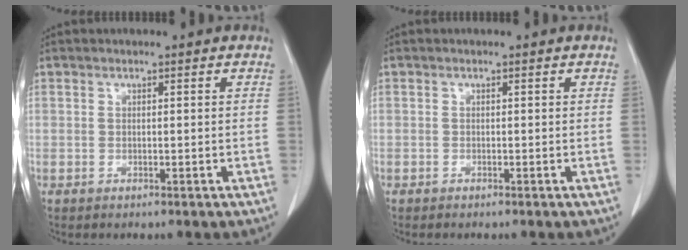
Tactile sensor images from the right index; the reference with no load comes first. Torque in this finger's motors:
{"motor_torque": [-0.06, -0.08, -0.06, -0.02]}